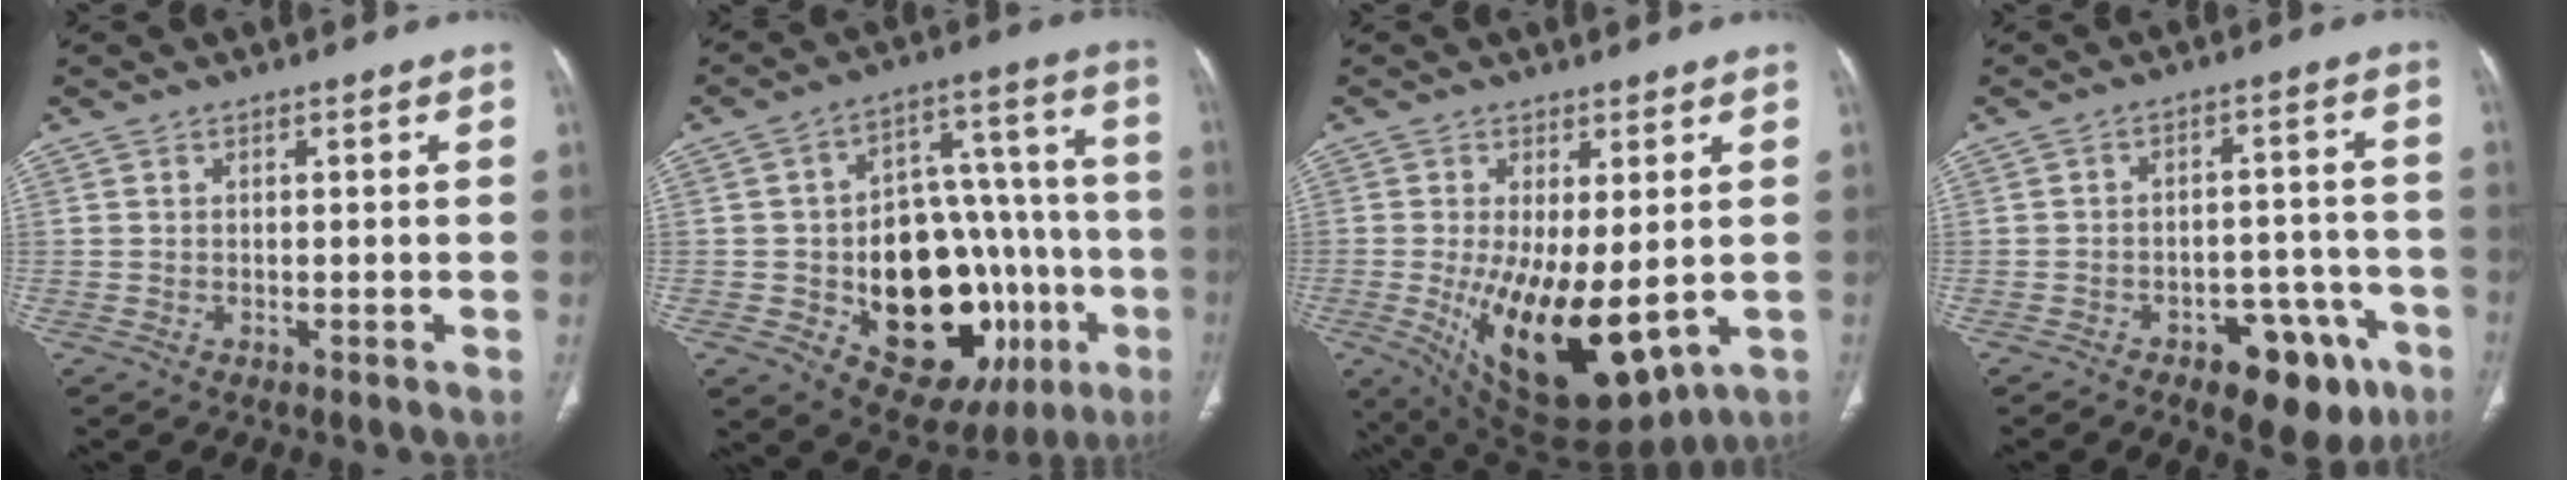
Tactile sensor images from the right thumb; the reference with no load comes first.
{"total": 27.5, "force": [-7.4, 16.6, 20.7], "torque": [-0.248, 0.040, -0.082]}
{"total": 17.0, "force": [-2.4, 7.5, 15.0], "torque": [-0.248, -0.030, -0.009]}
{"total": 12.4, "force": [-6.8, 6.6, 8.1], "torque": [-0.067, 0.044, -0.084]}